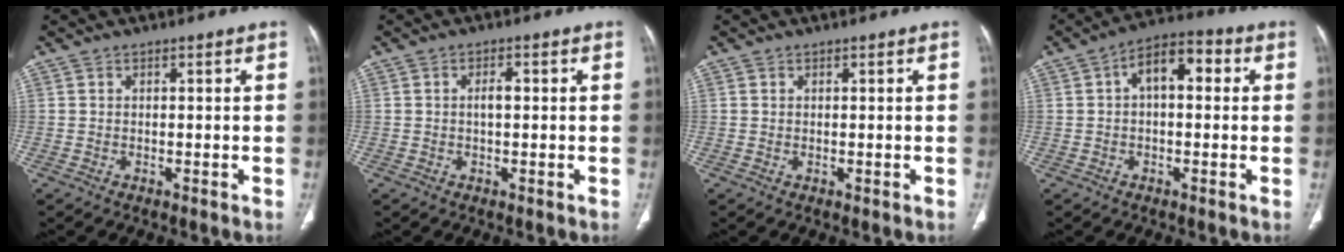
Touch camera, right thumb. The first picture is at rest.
{"total": 2.1, "force": [0.1, 1.0, 1.9], "torque": [-0.036, 0.006, 0.000]}
{"total": 0.0}
{"total": 8.4, "force": [1.5, 4.6, 6.9], "torque": [-0.094, 0.028, 0.014]}